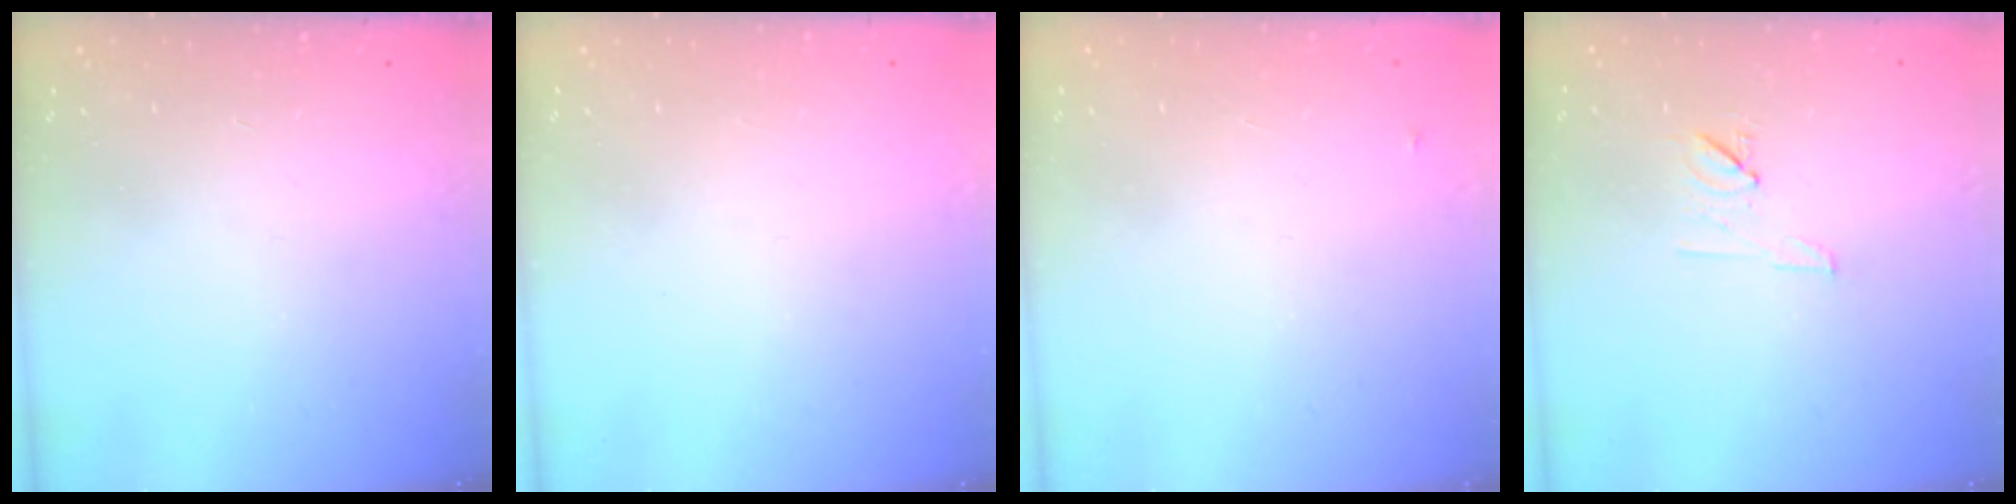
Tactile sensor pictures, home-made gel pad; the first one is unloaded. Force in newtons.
{"total": 1.5, "press": 1.5, "slide": 0.1}
{"total": 2.8, "press": 2.8, "slide": 0.4}
{"total": 6.4, "press": 6.4, "slide": 0.6}